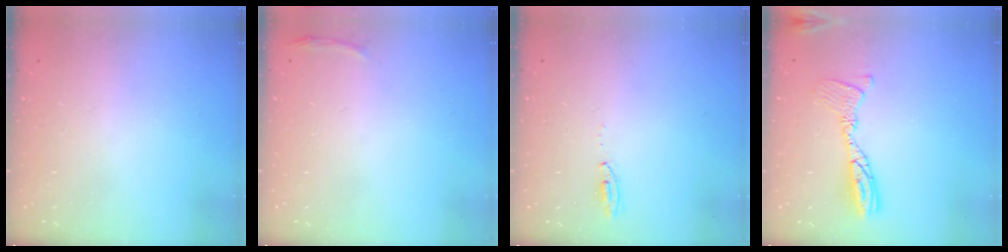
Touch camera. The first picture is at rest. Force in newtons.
{"total": 3.0, "press": 1.9, "slide": 2.3}
{"total": 3.4, "press": 2.9, "slide": 1.7}
{"total": 12.4, "press": 12.4, "slide": 1.1}